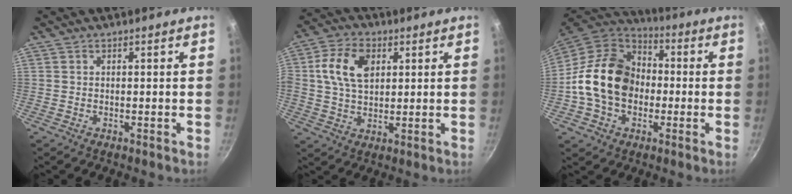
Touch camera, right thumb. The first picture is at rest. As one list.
[{"total": 10.3, "force": [2.6, 6.7, 7.4], "torque": [-0.131, 0.008, 0.040]}, {"total": 18.3, "force": [-1.3, 14.2, 11.5], "torque": [-0.176, 0.040, -0.034]}]